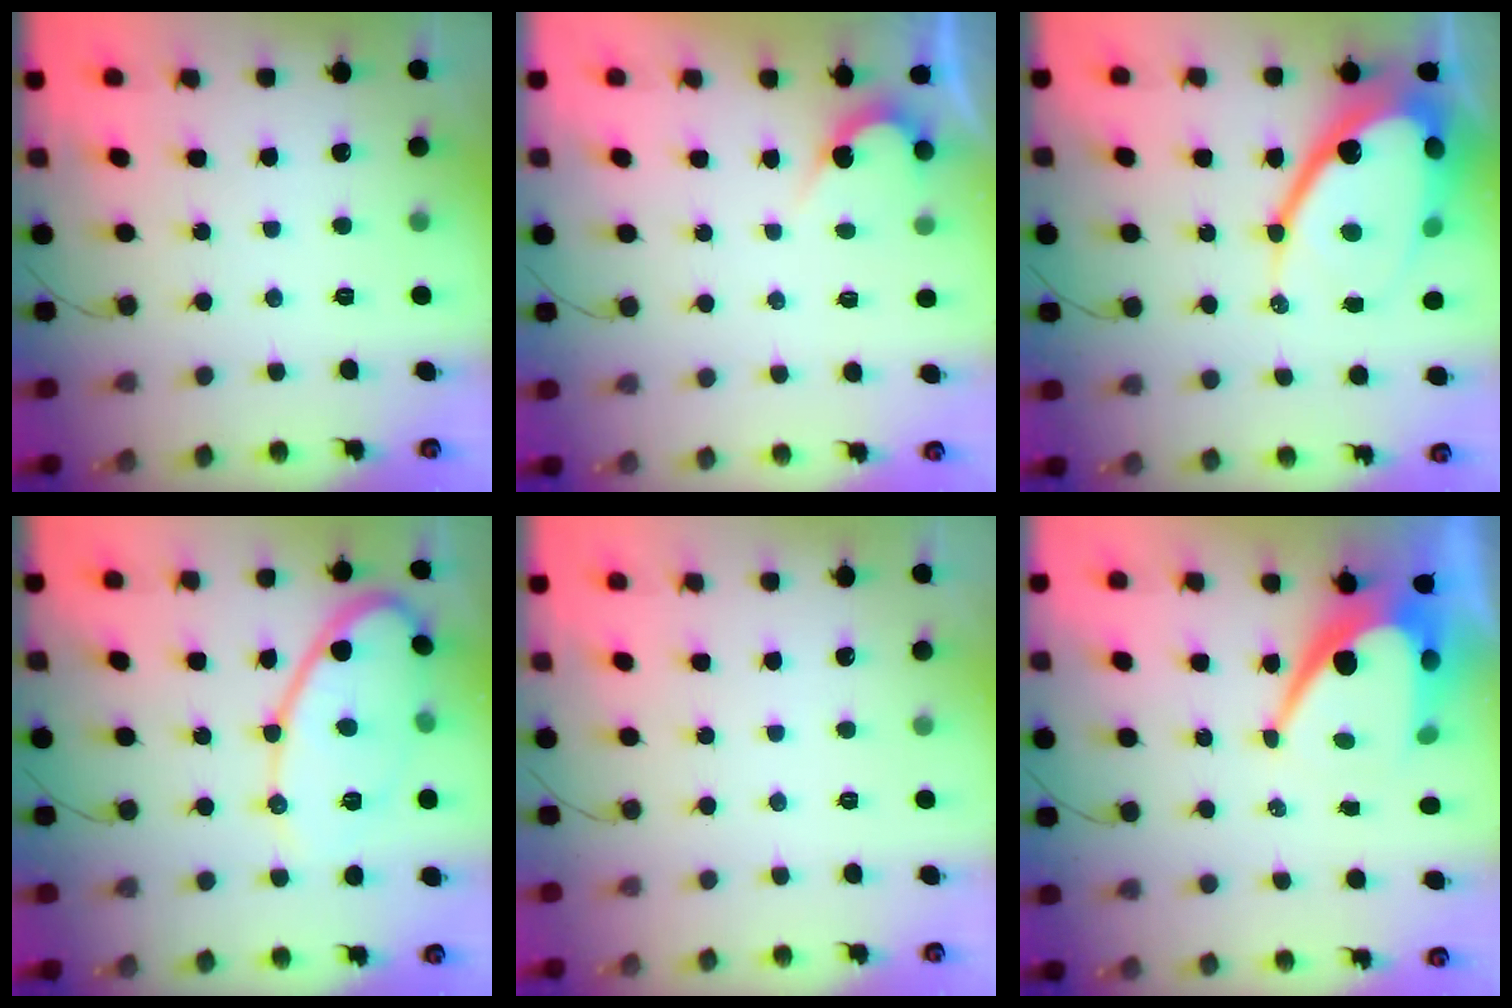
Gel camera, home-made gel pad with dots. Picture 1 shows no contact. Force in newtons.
{"total": 2.7, "press": 2.7, "slide": 0.2}
{"total": 23.6, "press": 23.5, "slide": 1.9}
{"total": 13.7, "press": 13.7, "slide": 0.7}
{"total": 0.0}
{"total": 14.1, "press": 14.1, "slide": 1.4}